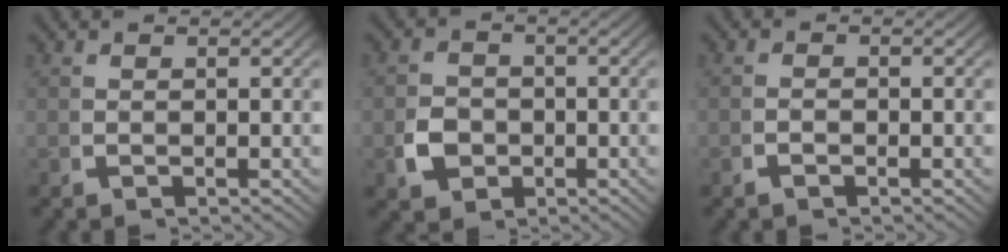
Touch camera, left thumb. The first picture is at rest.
{"total": 3.9, "force": [-1.1, 3.2, 2.0], "torque": [-0.038, -0.012, -0.014]}
{"total": 0.8, "force": [-0.7, 0.3, 0.3], "torque": [-0.006, -0.002, -0.016]}